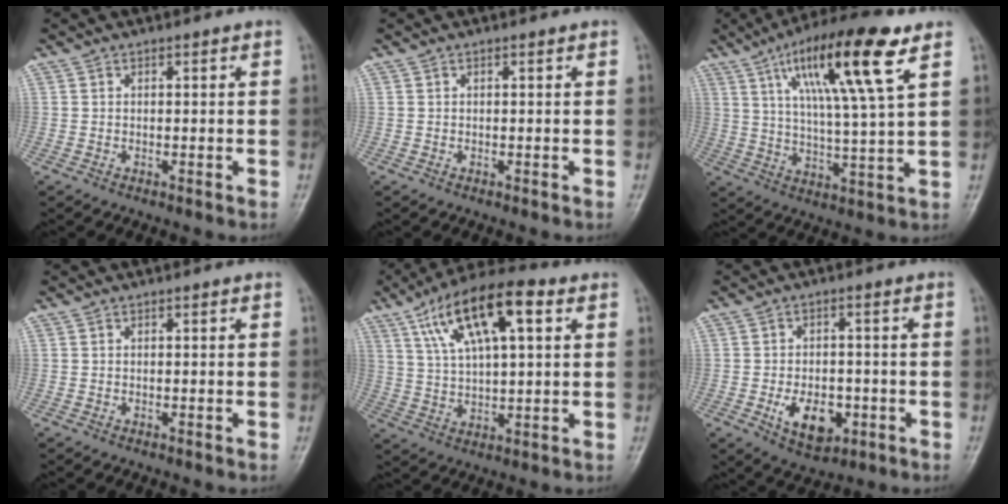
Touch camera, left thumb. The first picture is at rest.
{"total": 0.0}
{"total": 17.6, "force": [8.1, 2.6, 15.4], "torque": [-0.264, -0.019, 0.137]}
{"total": 0.0}
{"total": 16.0, "force": [6.7, 6.1, 13.1], "torque": [-0.218, 0.007, 0.113]}
{"total": 8.4, "force": [-2.6, 5.3, 5.9], "torque": [-0.075, 0.005, -0.032]}